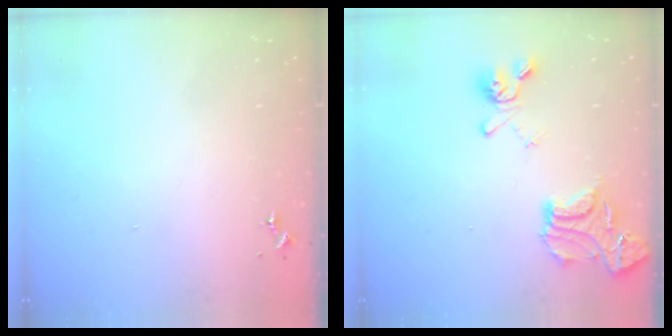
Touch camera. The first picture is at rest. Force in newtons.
{"total": 17.7, "press": 17.7, "slide": 1.6}